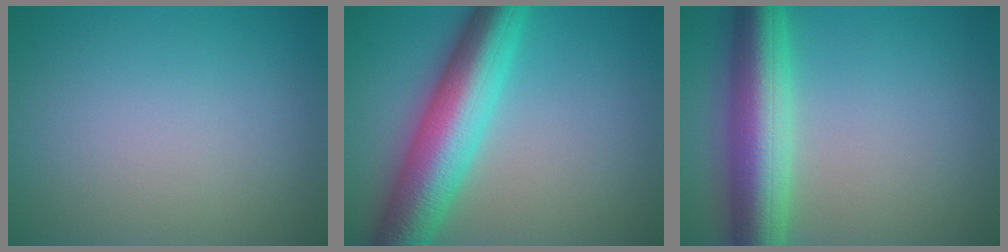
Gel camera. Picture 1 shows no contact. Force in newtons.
{"total": 9.6, "press": 9.6, "slide": 0.1}
{"total": 8.2, "press": 8.1, "slide": 0.3}